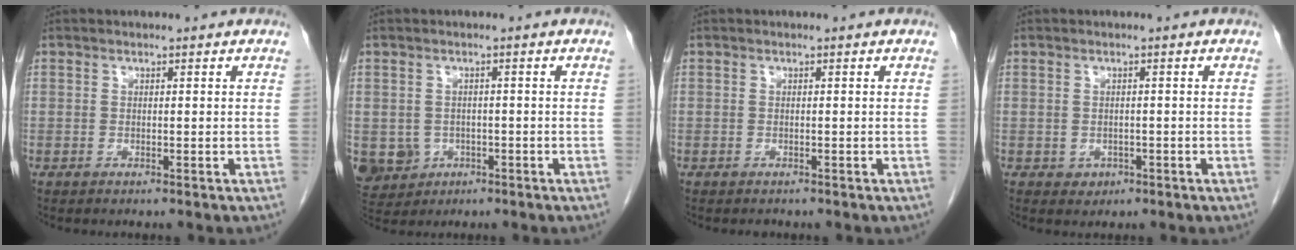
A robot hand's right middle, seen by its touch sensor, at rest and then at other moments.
{"total": 6.9, "force": [-2.4, 6.2, 1.9], "torque": [-0.052, 0.001, -0.027]}
{"total": 0.8, "force": [-0.7, 0.3, 0.1], "torque": [-0.005, 0.000, -0.011]}
{"total": 1.6, "force": [-0.7, 1.4, 0.5], "torque": [-0.003, 0.006, -0.003]}